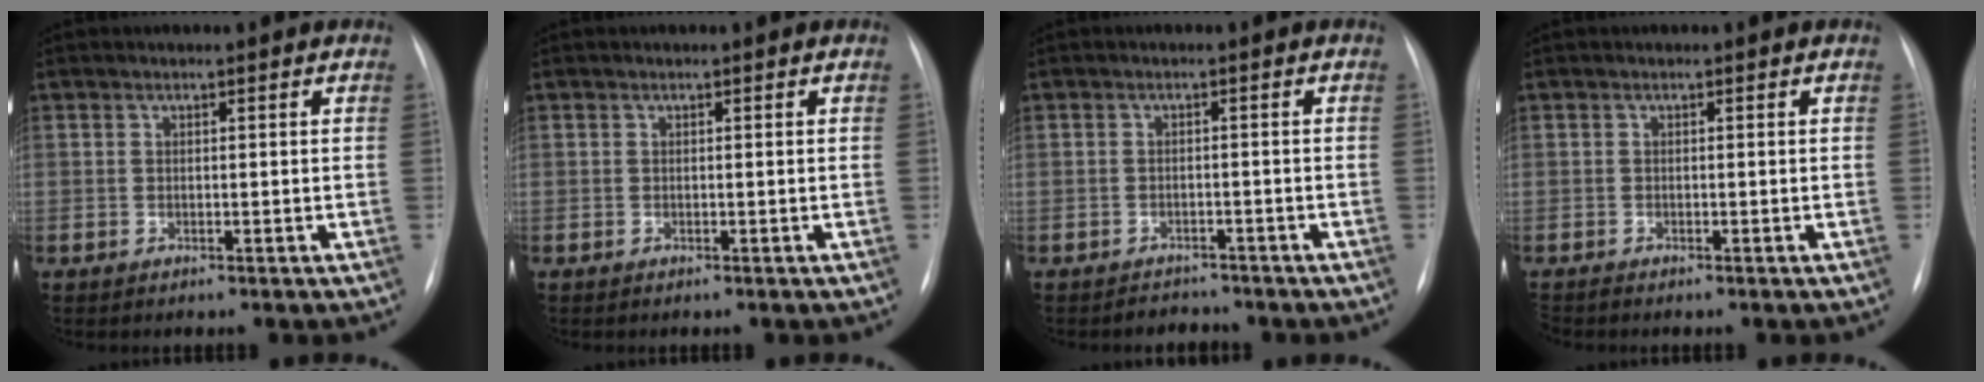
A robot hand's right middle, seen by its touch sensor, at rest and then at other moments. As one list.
[{"total": 0.0}, {"total": 2.5, "force": [-2.2, 1.0, -0.4], "torque": [0.003, 0.000, -0.031]}, {"total": 0.5, "force": [-0.5, -0.1, 0.1], "torque": [-0.004, -0.002, -0.011]}]